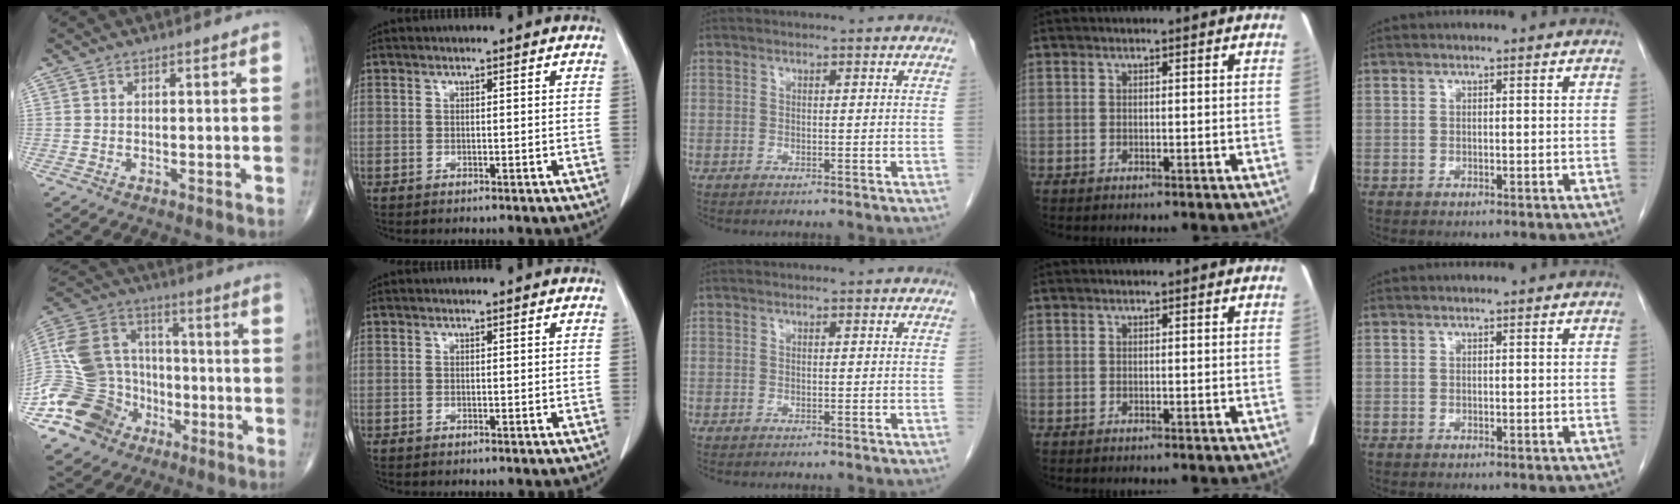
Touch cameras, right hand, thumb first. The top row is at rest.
{"thumb": {"total": 20.1, "force": [-7.4, 16.4, 9.0], "torque": [-0.164, 0.070, -0.129]}}